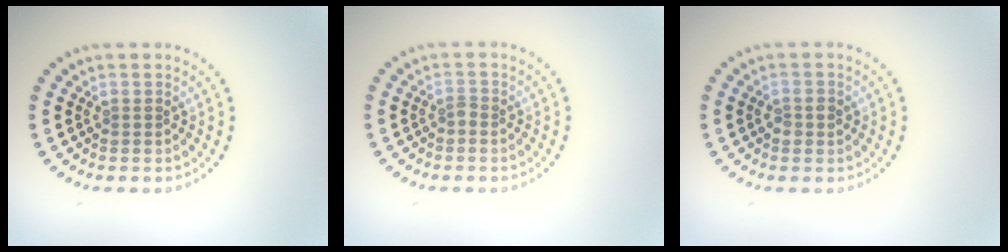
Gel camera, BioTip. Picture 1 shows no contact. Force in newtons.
{"total": 0.7, "press": 0.6, "slide": 0.4}
{"total": 1.3, "press": 1.3, "slide": 0.2}